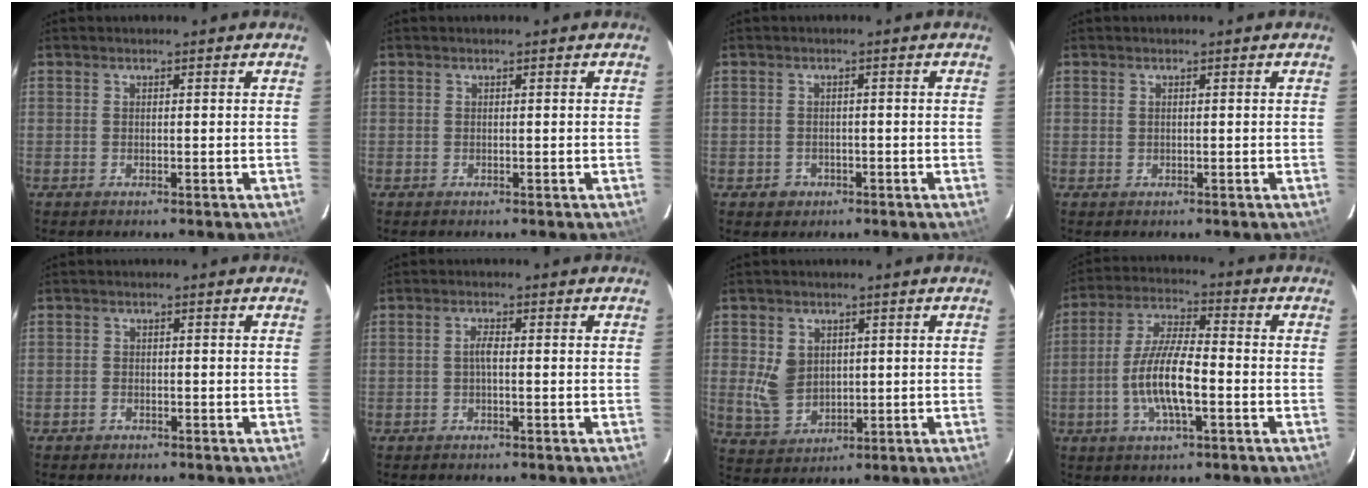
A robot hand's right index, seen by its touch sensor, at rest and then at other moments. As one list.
[{"total": 0.0}, {"total": 2.7, "force": [-1.0, 2.5, 0.3], "torque": [-0.011, 0.004, -0.011]}, {"total": 0.6, "force": [0.2, 0.4, 0.4], "torque": [-0.008, 0.000, 0.005]}, {"total": 1.5, "force": [-1.0, 1.1, 0.2], "torque": [-0.006, 0.005, -0.013]}, {"total": 1.7, "force": [-0.3, 0.4, 1.6], "torque": [-0.032, 0.005, -0.008]}, {"total": 7.5, "force": [1.0, 6.1, 4.3], "torque": [-0.090, -0.002, 0.036]}, {"total": 11.2, "force": [-3.1, 3.0, 10.3], "torque": [-0.208, 0.000, -0.060]}]